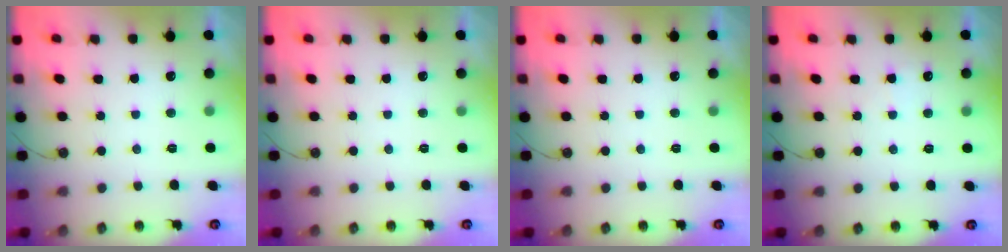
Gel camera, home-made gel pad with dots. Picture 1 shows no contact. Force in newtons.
{"total": 0.0}
{"total": 0.0}
{"total": 3.0, "press": 3.0, "slide": 0.4}